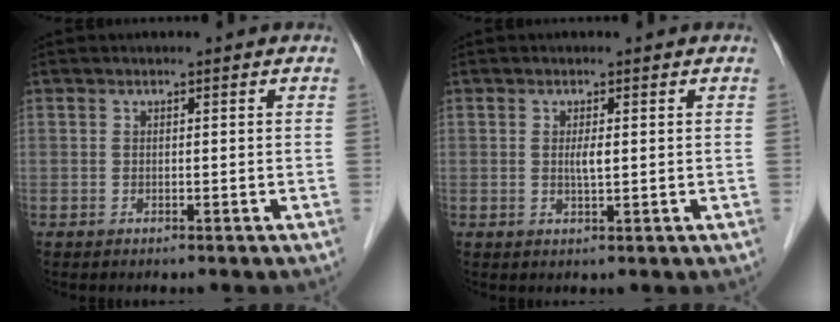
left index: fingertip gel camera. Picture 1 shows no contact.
{"total": 1.7, "force": [0.2, 0.1, 1.6], "torque": [-0.033, -0.001, 0.004]}